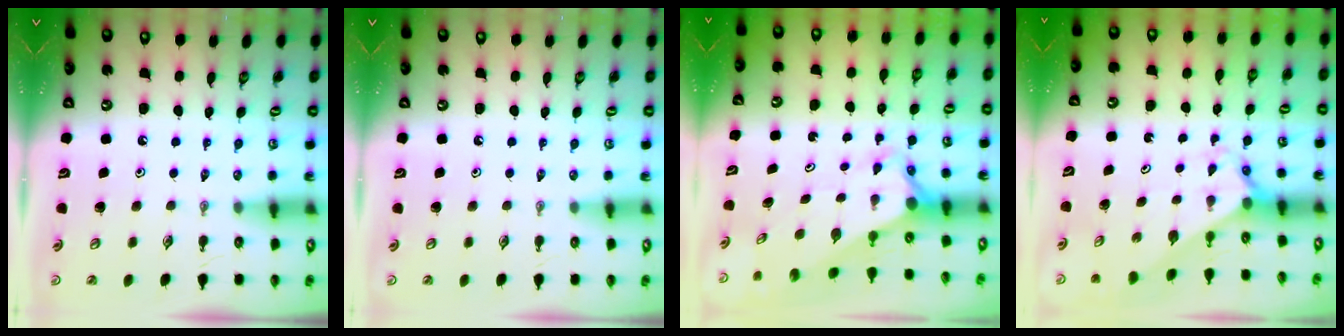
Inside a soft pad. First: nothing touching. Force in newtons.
{"total": 0.0}
{"total": 3.3, "press": 3.3, "slide": 0.1}
{"total": 2.1, "press": 2.1, "slide": 0.2}